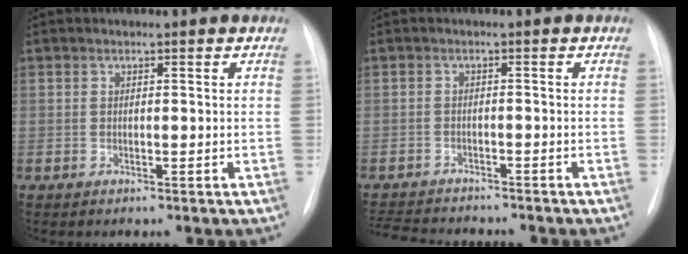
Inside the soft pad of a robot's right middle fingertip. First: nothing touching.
{"total": 9.4, "force": [-8.7, 1.8, 3.0], "torque": [-0.053, -0.005, -0.125]}